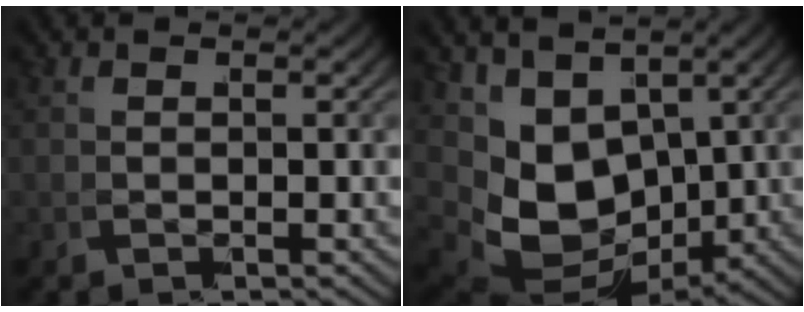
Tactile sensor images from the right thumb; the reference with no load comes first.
{"total": 13.2, "force": [-1.1, 10.1, 8.5], "torque": [-0.191, -0.047, -0.001]}